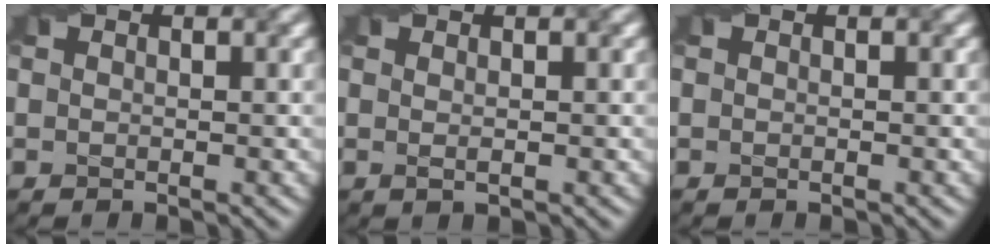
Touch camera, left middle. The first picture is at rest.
{"total": 0.7, "force": [0.2, 0.0, 0.7], "torque": [-0.010, -0.003, 0.004]}
{"total": 0.0}